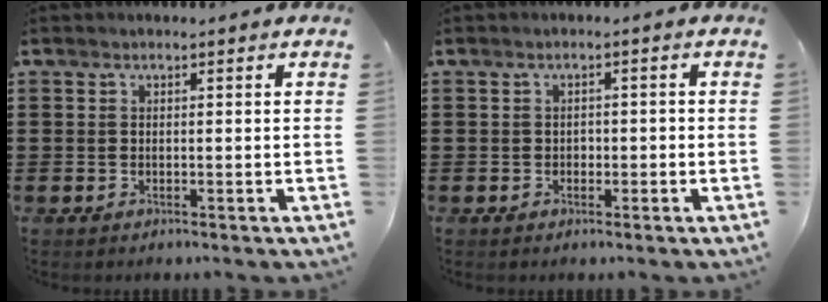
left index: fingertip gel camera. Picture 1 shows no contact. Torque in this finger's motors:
{"motor_torque": [0.03, 0.00, 0.06, 0.00]}